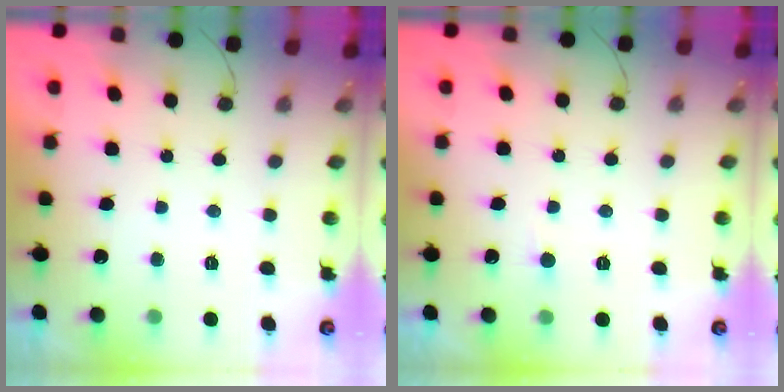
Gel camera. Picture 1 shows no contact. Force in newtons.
{"total": 1.6, "press": 1.6, "slide": 0.1}